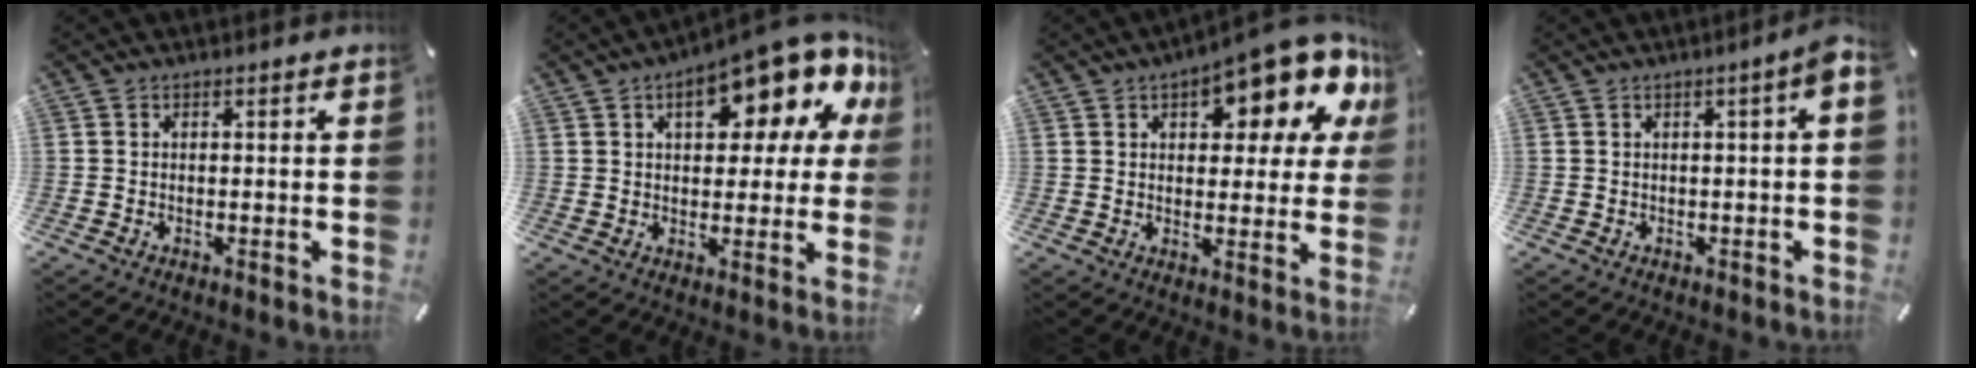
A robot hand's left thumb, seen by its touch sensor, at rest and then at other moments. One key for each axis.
{"total": 16.1, "fx": 8.9, "fy": 7.1, "fz": 11.4, "tx": -0.150, "ty": -0.051, "tz": 0.142}
{"total": 14.4, "fx": 8.9, "fy": 6.0, "fz": 9.6, "tx": -0.116, "ty": -0.061, "tz": 0.147}
{"total": 3.2, "fx": 0.3, "fy": 0.4, "fz": 3.2, "tx": -0.057, "ty": 0.002, "tz": 0.005}